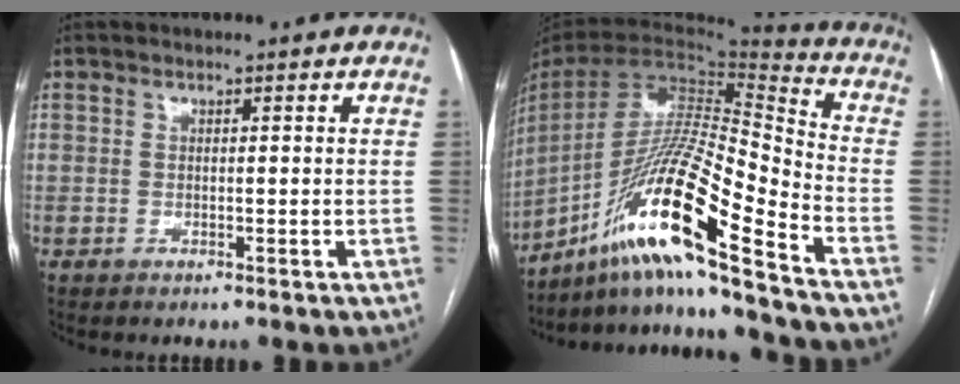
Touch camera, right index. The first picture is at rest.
{"total": 21.5, "force": [-14.5, -0.2, 15.9], "torque": [-0.324, -0.018, -0.274]}